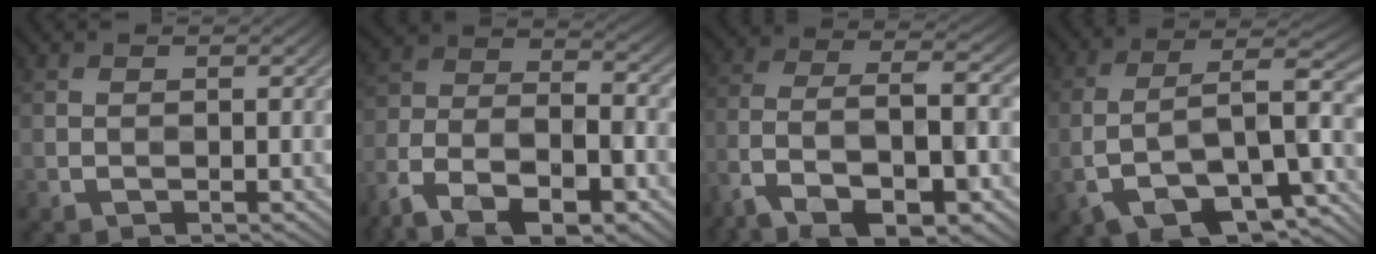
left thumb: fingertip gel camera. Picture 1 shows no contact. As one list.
[{"total": 14.3, "force": [-9.3, 6.3, 8.9], "torque": [-0.200, -0.020, -0.181]}, {"total": 13.9, "force": [-8.4, 5.6, 9.6], "torque": [-0.208, -0.006, -0.151]}, {"total": 14.6, "force": [-5.4, 6.2, 12.0], "torque": [-0.227, -0.003, -0.088]}]